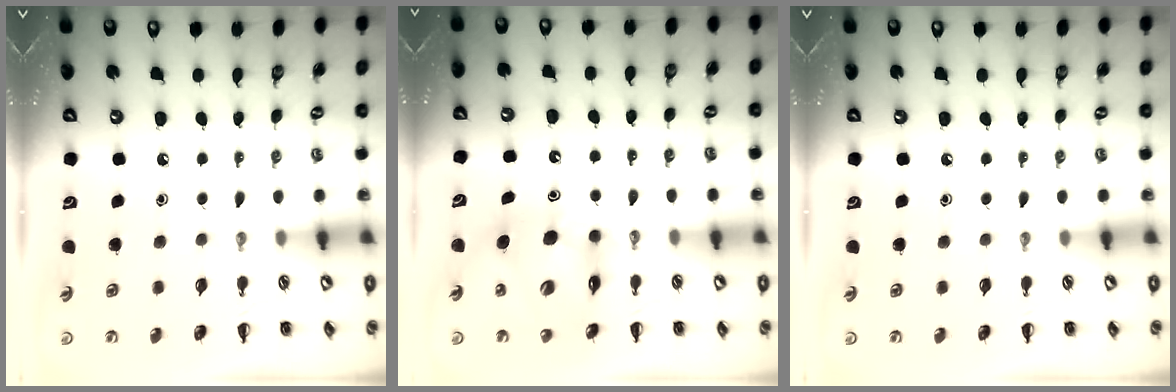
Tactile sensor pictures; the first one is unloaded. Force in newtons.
{"total": 10.2, "press": 9.8, "slide": 2.8}
{"total": 0.0}